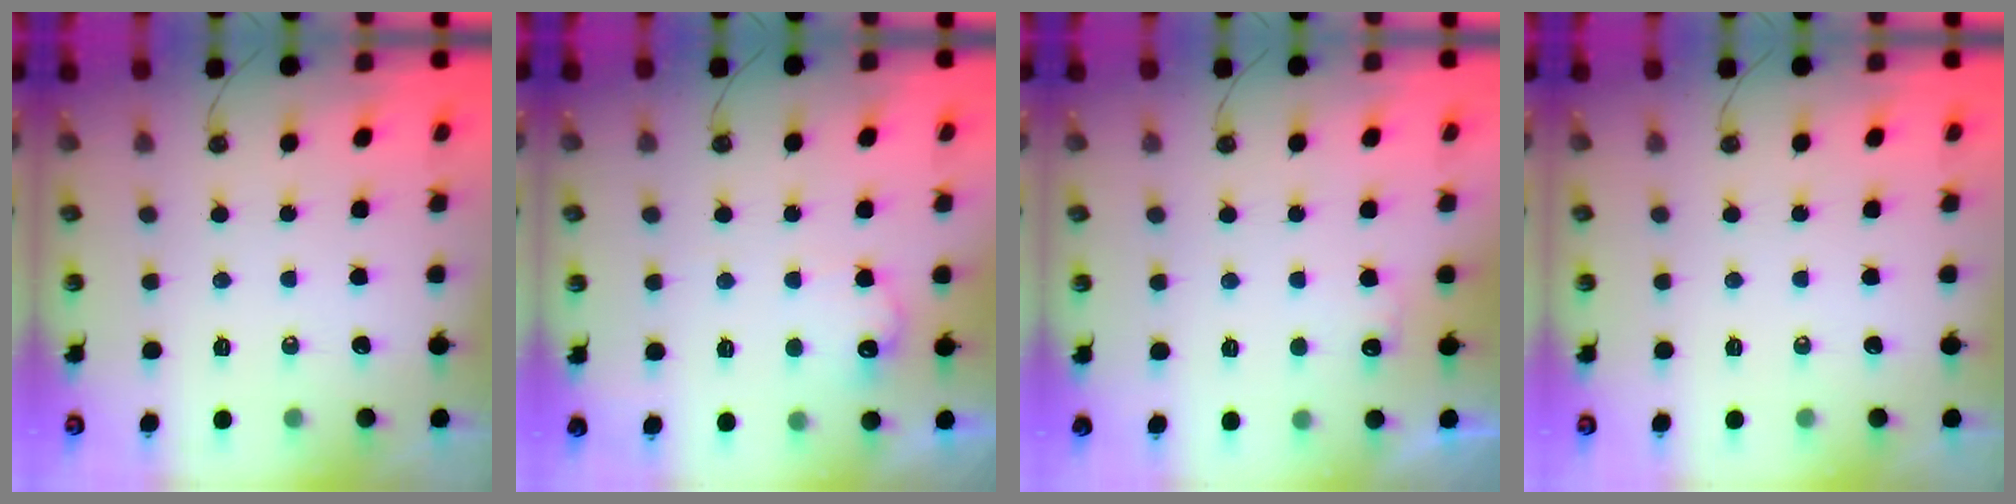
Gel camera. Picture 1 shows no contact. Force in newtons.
{"total": 9.6, "press": 9.6, "slide": 0.4}
{"total": 5.3, "press": 5.3, "slide": 0.8}
{"total": 0.0}